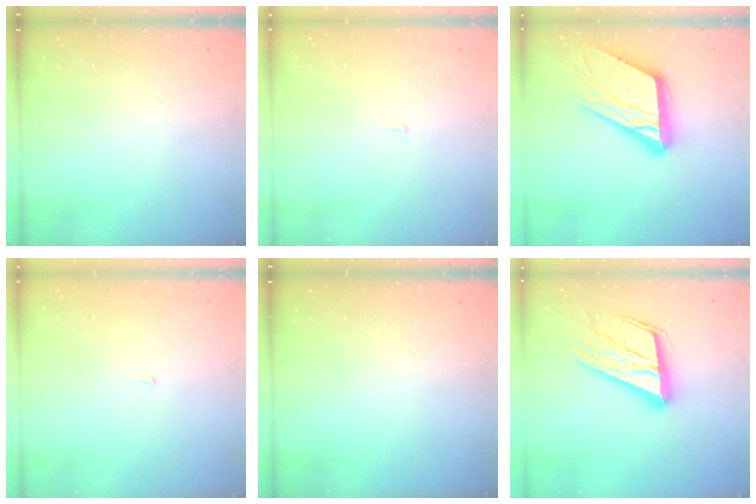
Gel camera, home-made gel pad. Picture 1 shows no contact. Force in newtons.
{"total": 2.2, "press": 2.2, "slide": 0.1}
{"total": 20.3, "press": 20.2, "slide": 2.2}
{"total": 2.2, "press": 2.2, "slide": 0.1}
{"total": 0.0}
{"total": 20.2, "press": 20.0, "slide": 2.6}